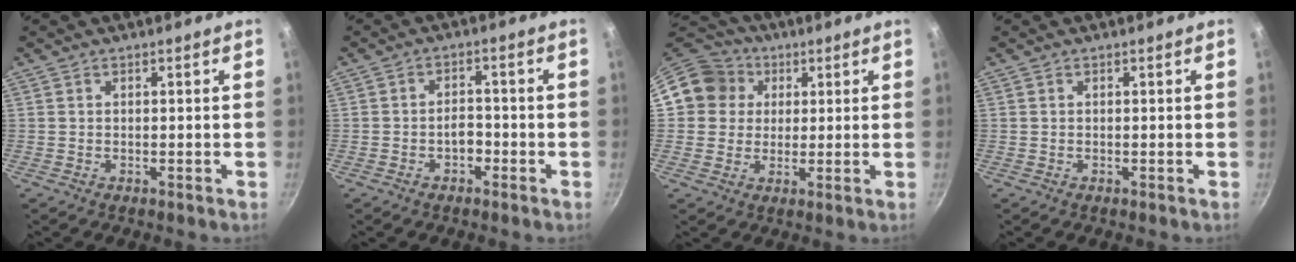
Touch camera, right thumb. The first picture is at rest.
{"total": 3.3, "force": [-1.5, 2.2, 2.0], "torque": [-0.011, 0.018, -0.025]}
{"total": 10.9, "force": [2.8, 10.1, 3.0], "torque": [-0.027, 0.018, 0.034]}
{"total": 0.0}